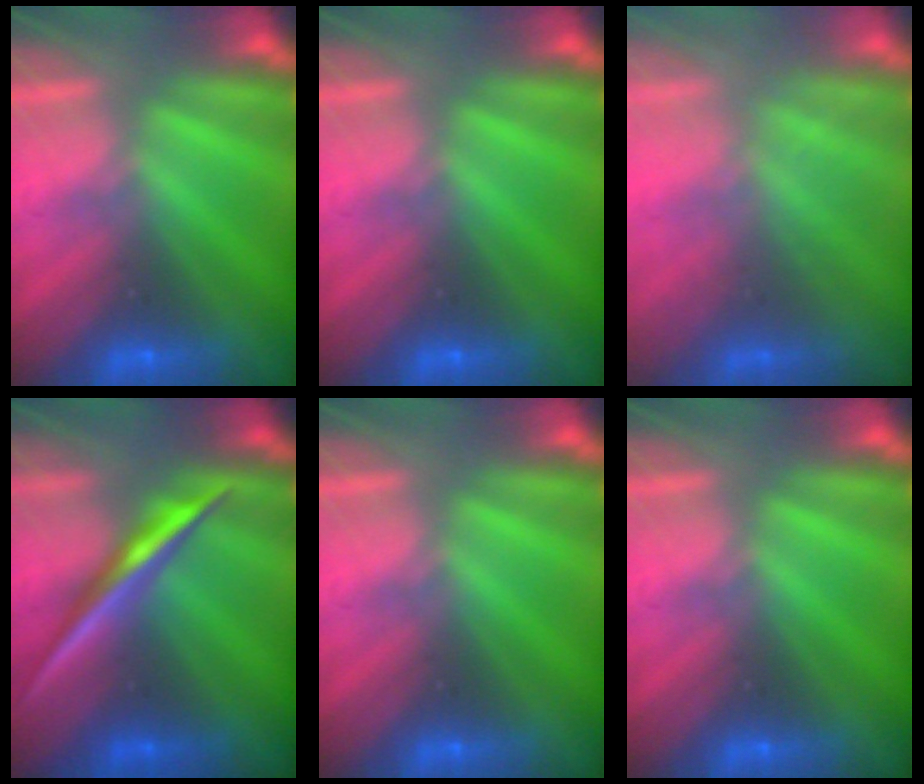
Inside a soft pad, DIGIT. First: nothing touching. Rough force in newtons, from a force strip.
{"total": 0.0}
{"total": 1.8}
{"total": 2.3}
{"total": 0.0}
{"total": 0.0}